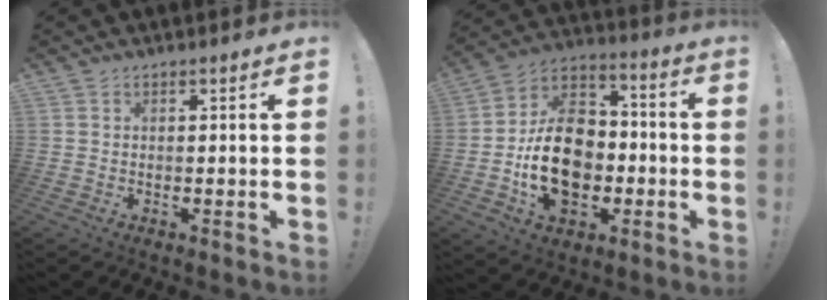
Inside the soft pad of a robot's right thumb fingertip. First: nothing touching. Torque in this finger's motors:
{"motor_torque": [0.48, 0.66, 1.67, -0.39, 0.18]}